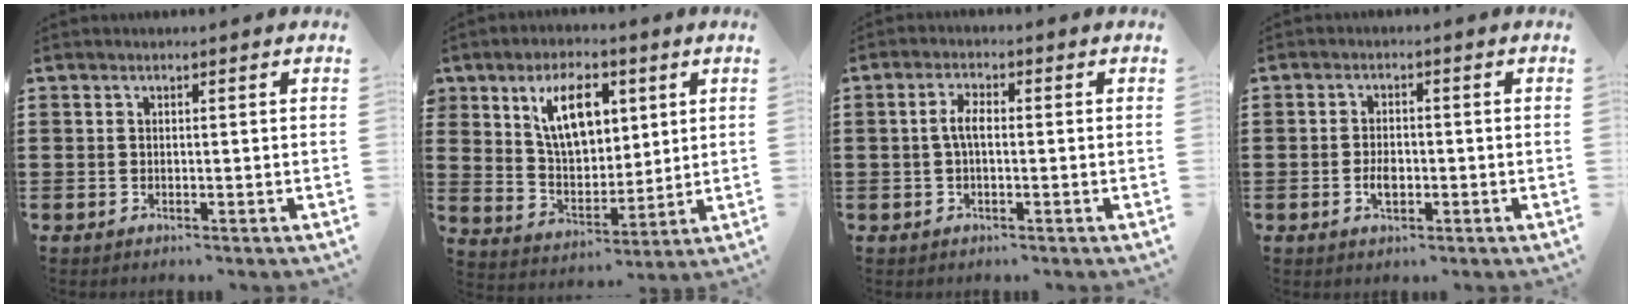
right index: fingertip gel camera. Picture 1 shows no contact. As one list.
[{"total": 10.2, "force": [4.4, 6.0, 7.0], "torque": [-0.135, 0.012, 0.077]}, {"total": 3.1, "force": [-0.3, 1.3, 2.9], "torque": [-0.062, 0.003, -0.009]}, {"total": 2.8, "force": [-0.8, 1.3, 2.3], "torque": [-0.052, -0.002, -0.015]}]